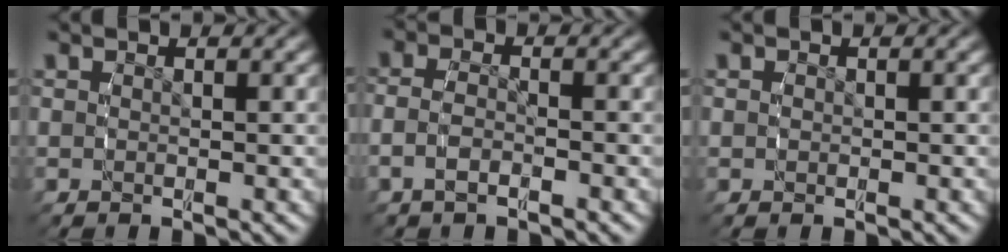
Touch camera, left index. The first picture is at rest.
{"total": 2.2, "force": [-1.1, 1.0, 1.6], "torque": [-0.044, -0.010, -0.016]}
{"total": 0.0}